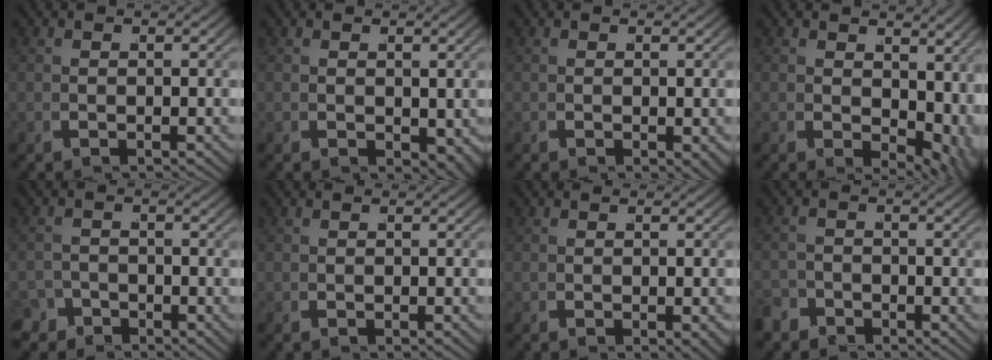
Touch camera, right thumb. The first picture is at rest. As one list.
[{"total": 1.8, "force": [0.3, 1.2, 1.3], "torque": [-0.015, -0.007, 0.015]}, {"total": 1.2, "force": [-0.1, 0.6, 1.0], "torque": [-0.013, -0.006, 0.002]}, {"total": 5.1, "force": [0.9, 3.4, 3.7], "torque": [-0.048, -0.023, 0.032]}, {"total": 2.9, "force": [-2.5, 1.5, -0.1], "torque": [0.015, -0.013, -0.042]}, {"total": 0.0}, {"total": 1.2, "force": [-0.4, 0.4, 1.0], "torque": [-0.013, -0.002, -0.004]}, {"total": 2.4, "force": [-2.1, 1.0, -0.1], "torque": [0.011, -0.010, -0.039]}]